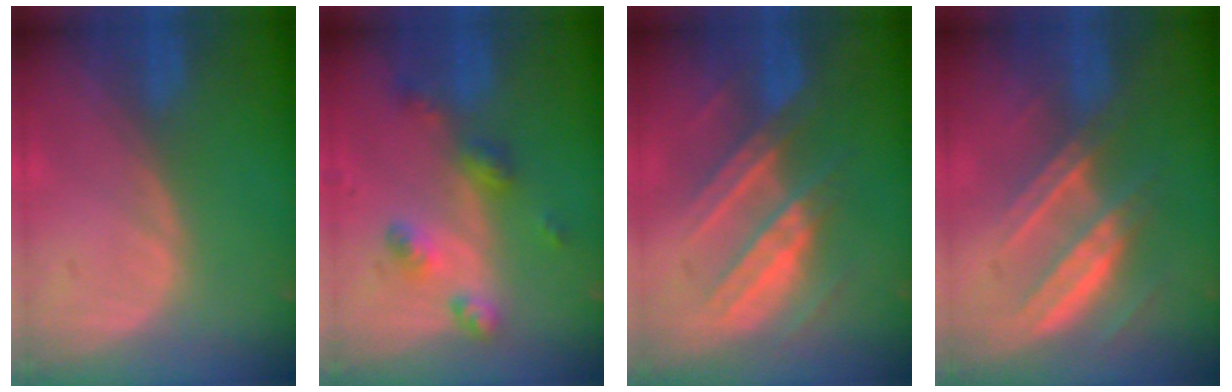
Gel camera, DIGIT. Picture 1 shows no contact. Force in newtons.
{"total": 6.0, "press": 5.3, "slide": 2.8}
{"total": 7.4, "press": 7.4, "slide": 0.4}
{"total": 7.7, "press": 6.9, "slide": 3.5}